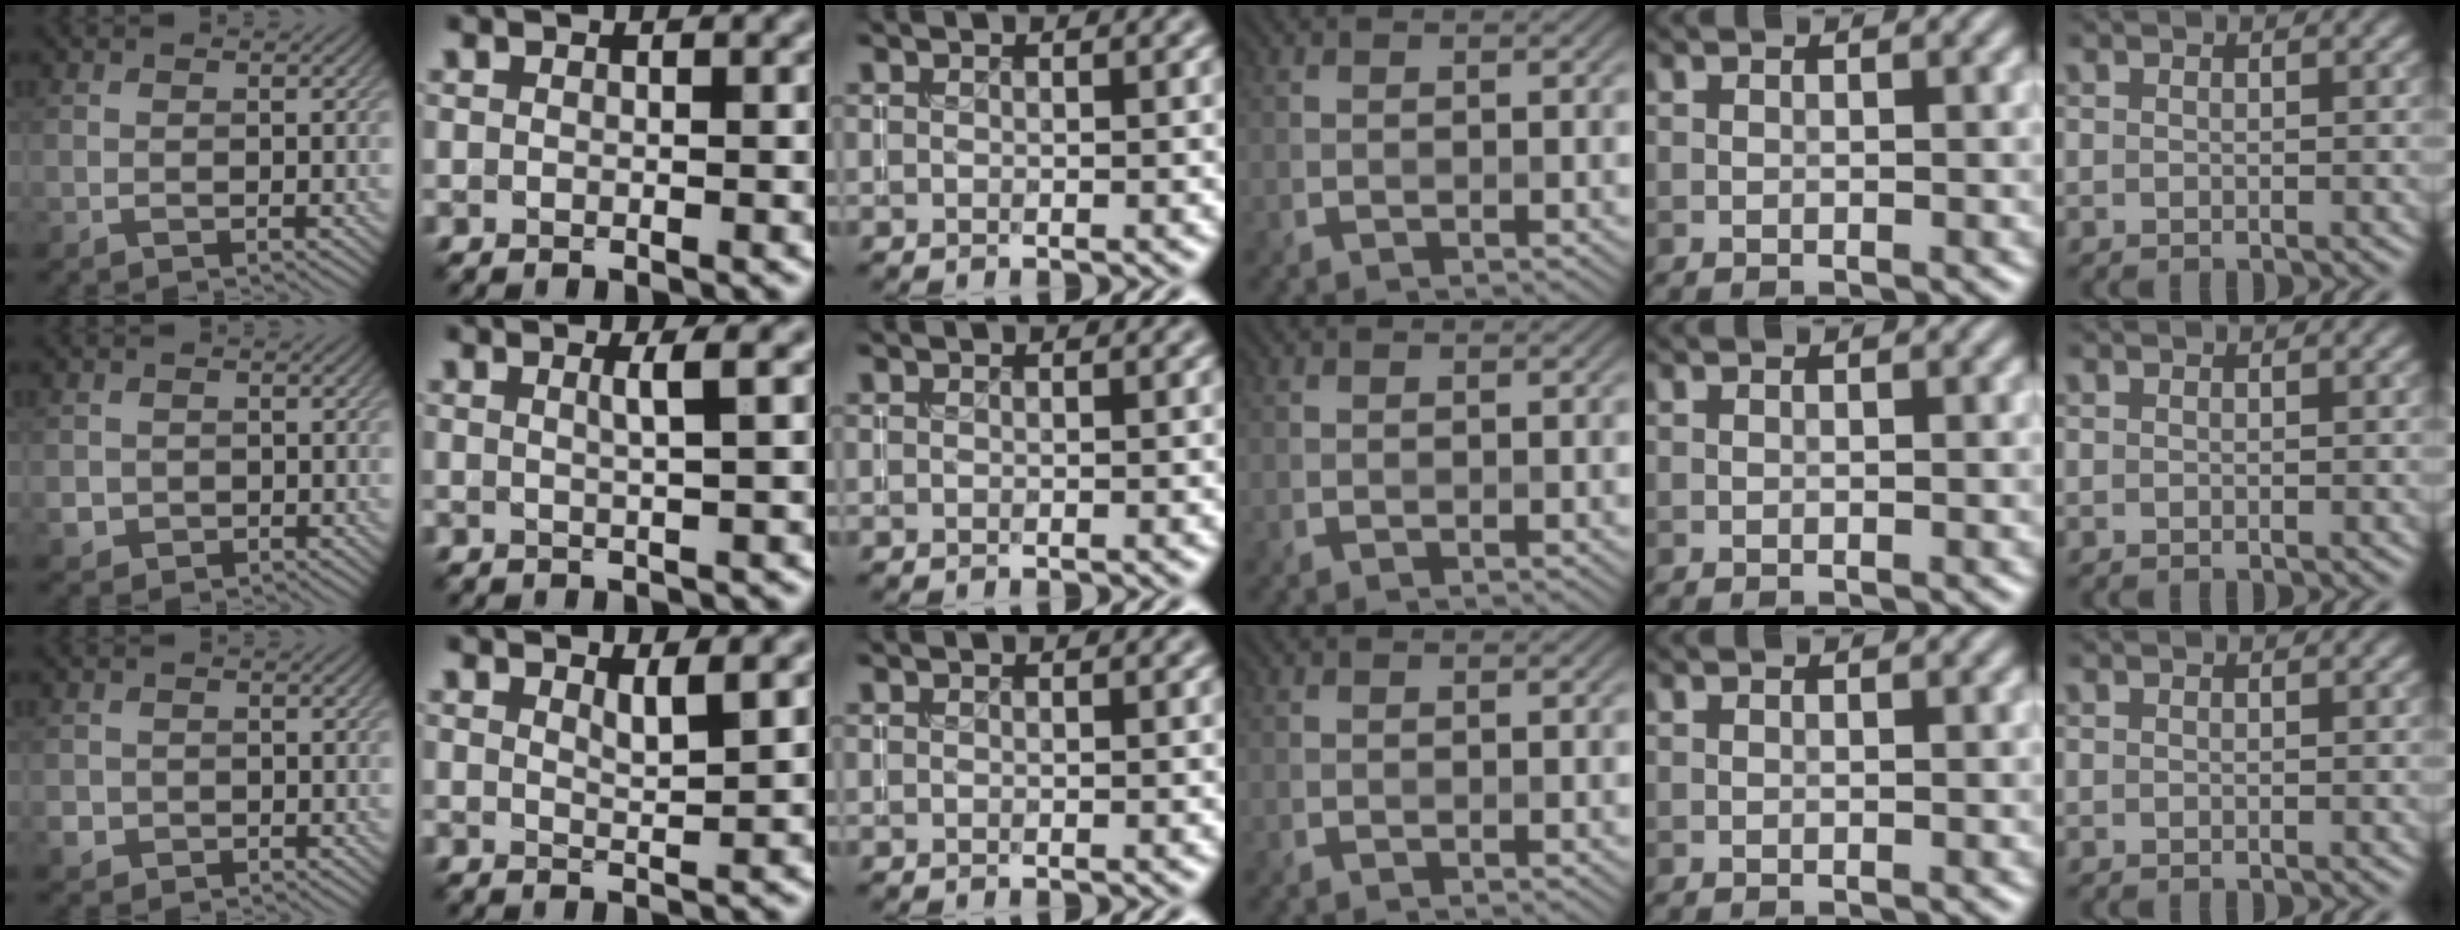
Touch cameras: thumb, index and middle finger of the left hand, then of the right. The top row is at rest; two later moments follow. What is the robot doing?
{"motion": "insert", "object": "coin"}